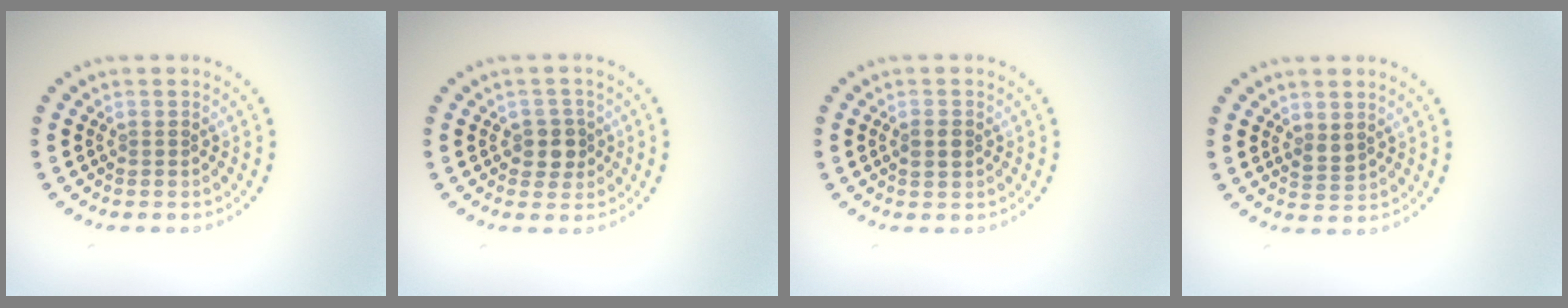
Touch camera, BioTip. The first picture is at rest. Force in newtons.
{"total": 2.3, "press": 2.1, "slide": 0.8}
{"total": 1.2, "press": 1.2, "slide": 0.1}
{"total": 1.3, "press": 1.2, "slide": 0.5}